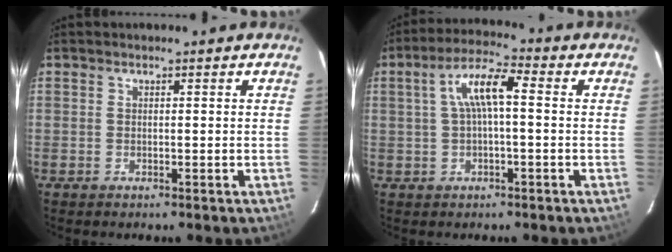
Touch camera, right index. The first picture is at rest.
{"total": 7.2, "force": [0.6, 1.8, 7.0], "torque": [-0.135, 0.020, 0.014]}